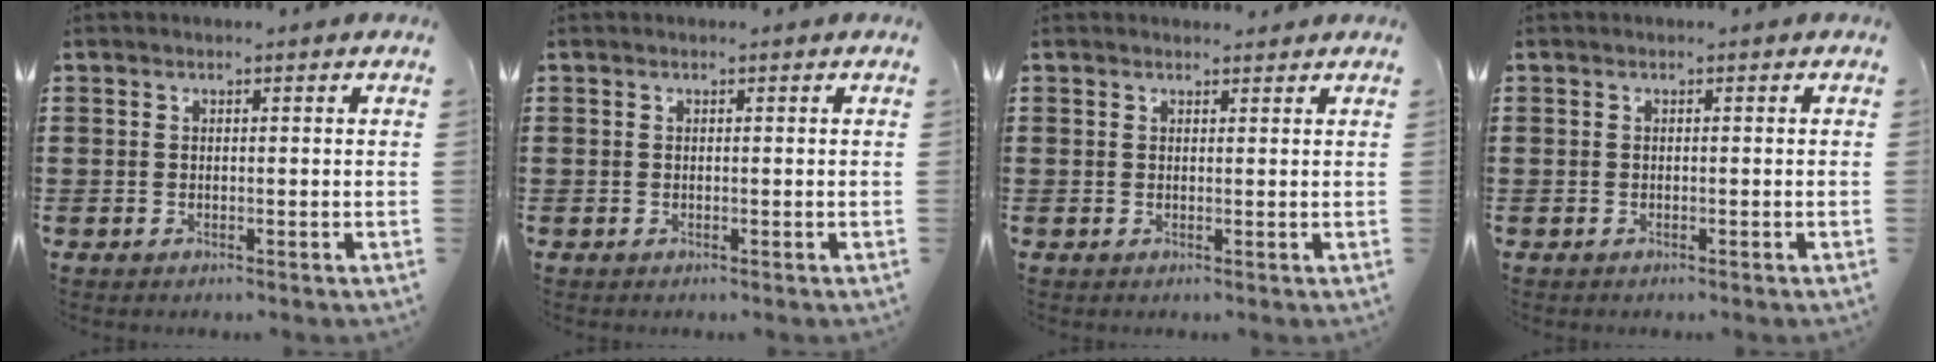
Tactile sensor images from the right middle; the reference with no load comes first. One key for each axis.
{"total": 0.0}
{"total": 0.8, "fx": 0.7, "fy": 0.3, "fz": 0.1, "tx": 0.004, "ty": -0.002, "tz": 0.012}
{"total": 0.0}